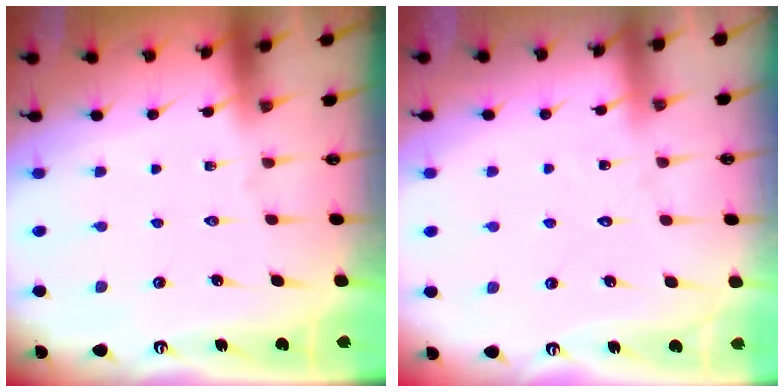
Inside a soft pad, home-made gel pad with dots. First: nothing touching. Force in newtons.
{"total": 4.8, "press": 4.8, "slide": 0.4}